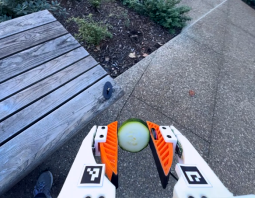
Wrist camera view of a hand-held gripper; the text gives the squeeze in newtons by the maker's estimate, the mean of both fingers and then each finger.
{"total": 7.6, "left": 7.6, "right": 7.6}